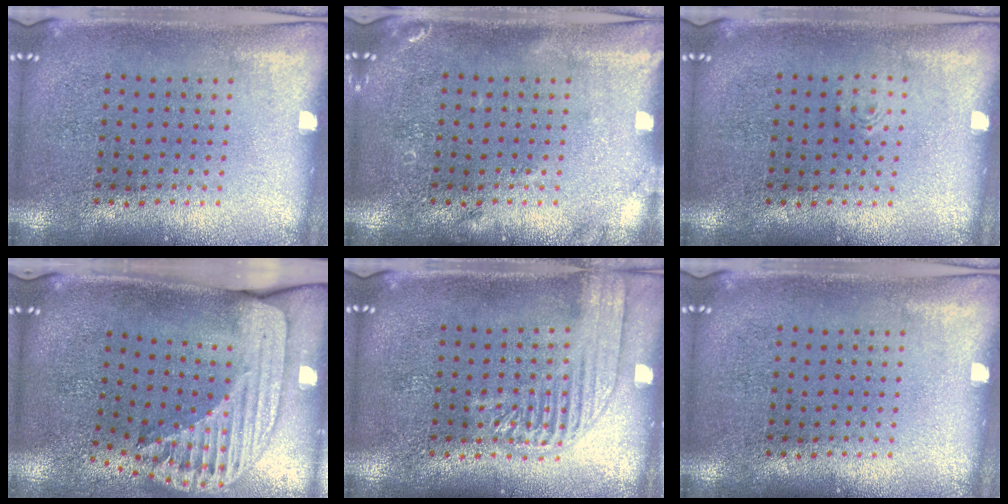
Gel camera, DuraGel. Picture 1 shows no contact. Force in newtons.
{"total": 1.2, "press": 1.2, "slide": 0.3}
{"total": 0.5, "press": 0.5, "slide": 0.1}
{"total": 2.6, "press": 1.8, "slide": 1.9}
{"total": 2.5, "press": 2.5, "slide": 0.3}
{"total": 0.0}